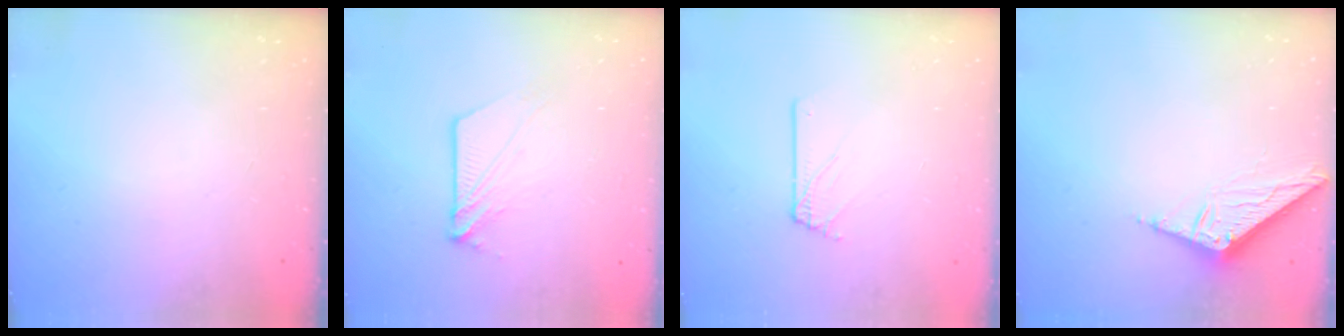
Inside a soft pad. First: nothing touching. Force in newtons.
{"total": 7.4, "press": 7.4, "slide": 0.5}
{"total": 1.5, "press": 1.5, "slide": 0.1}
{"total": 8.3, "press": 8.3, "slide": 0.5}